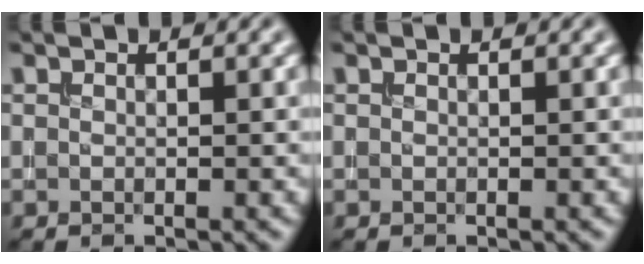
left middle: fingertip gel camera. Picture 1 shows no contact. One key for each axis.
{"total": 0.0}